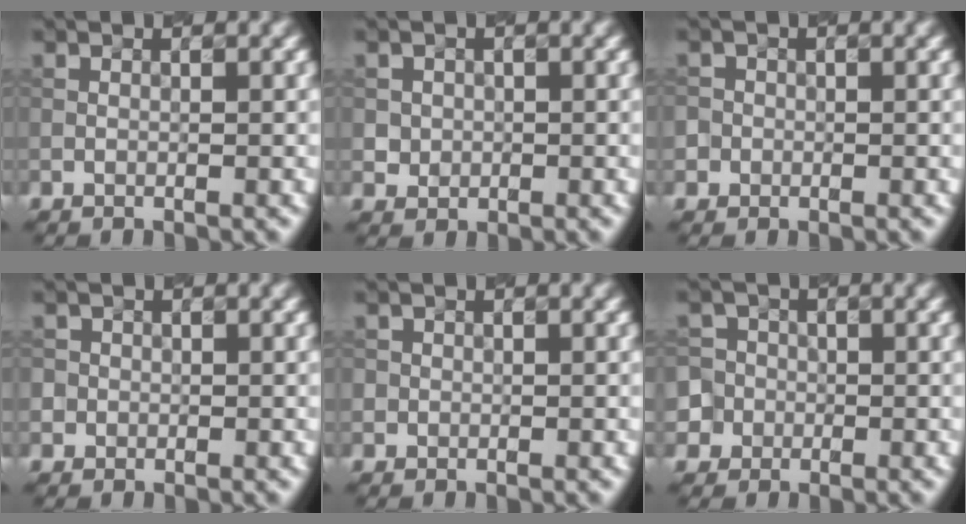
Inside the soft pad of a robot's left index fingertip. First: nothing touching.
{"total": 1.7, "force": [0.2, 1.6, 0.4], "torque": [-0.003, 0.000, 0.013]}
{"total": 2.1, "force": [-0.3, 2.1, 0.4], "torque": [0.009, 0.015, -0.014]}
{"total": 2.1, "force": [0.2, 2.0, 0.5], "torque": [0.003, 0.013, -0.003]}
{"total": 1.0, "force": [0.1, 1.0, 0.2], "torque": [0.006, 0.004, 0.002]}
{"total": 6.2, "force": [-1.2, 5.8, 1.6], "torque": [-0.038, 0.026, -0.048]}